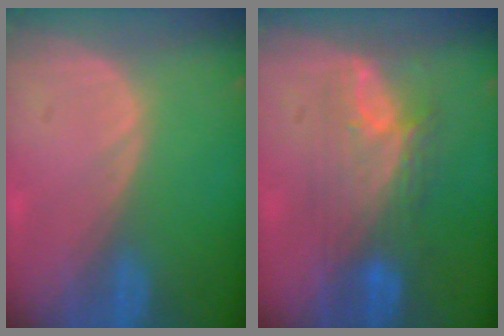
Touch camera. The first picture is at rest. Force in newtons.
{"total": 7.3, "press": 7.2, "slide": 1.3}